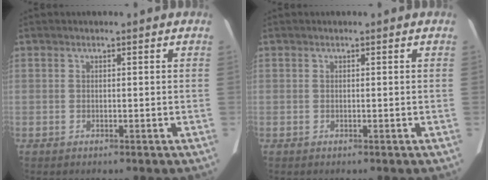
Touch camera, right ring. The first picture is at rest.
{"total": 0.0}